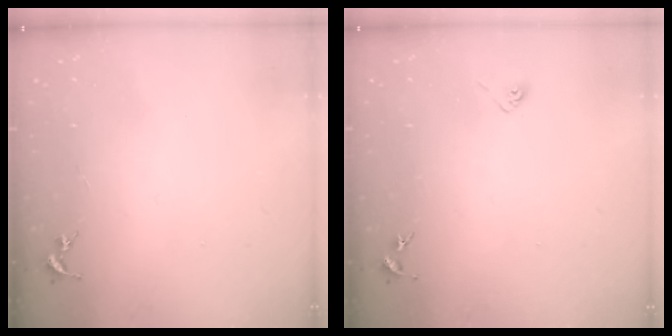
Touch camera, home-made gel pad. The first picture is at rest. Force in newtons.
{"total": 2.9, "press": 2.8, "slide": 0.8}